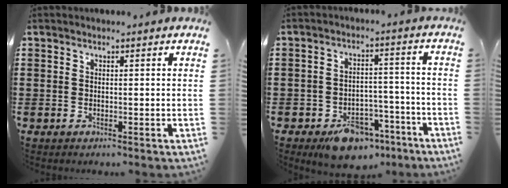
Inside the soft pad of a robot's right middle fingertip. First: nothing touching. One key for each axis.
{"total": 7.3, "fx": -5.8, "fy": 3.2, "fz": 3.0, "tx": -0.046, "ty": 0.027, "tz": -0.104}